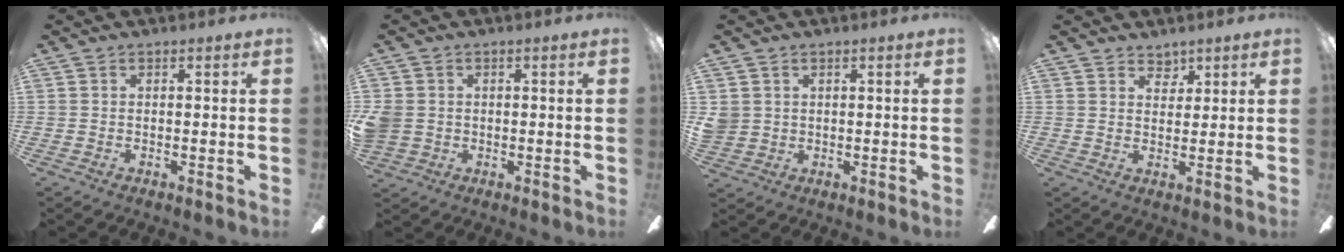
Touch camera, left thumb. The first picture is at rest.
{"total": 4.0, "force": [0.1, 3.7, 1.4], "torque": [-0.035, 0.009, 0.004]}
{"total": 3.2, "force": [1.2, 2.9, 0.5], "torque": [-0.016, 0.007, 0.024]}
{"total": 3.5, "force": [3.0, 1.8, 0.2], "torque": [0.003, -0.016, 0.053]}